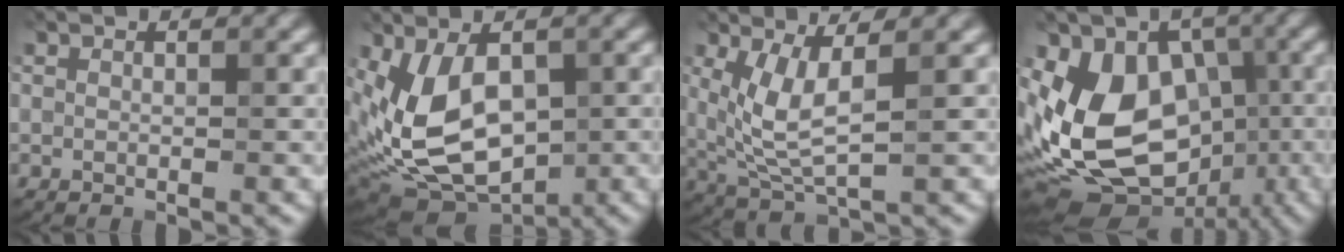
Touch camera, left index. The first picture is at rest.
{"total": 9.2, "force": [-1.3, 5.6, 7.2], "torque": [-0.159, -0.025, 0.002]}
{"total": 4.2, "force": [0.8, 1.2, 3.9], "torque": [-0.100, -0.010, 0.035]}
{"total": 12.5, "force": [-2.3, 9.3, 8.1], "torque": [-0.140, 0.005, -0.042]}